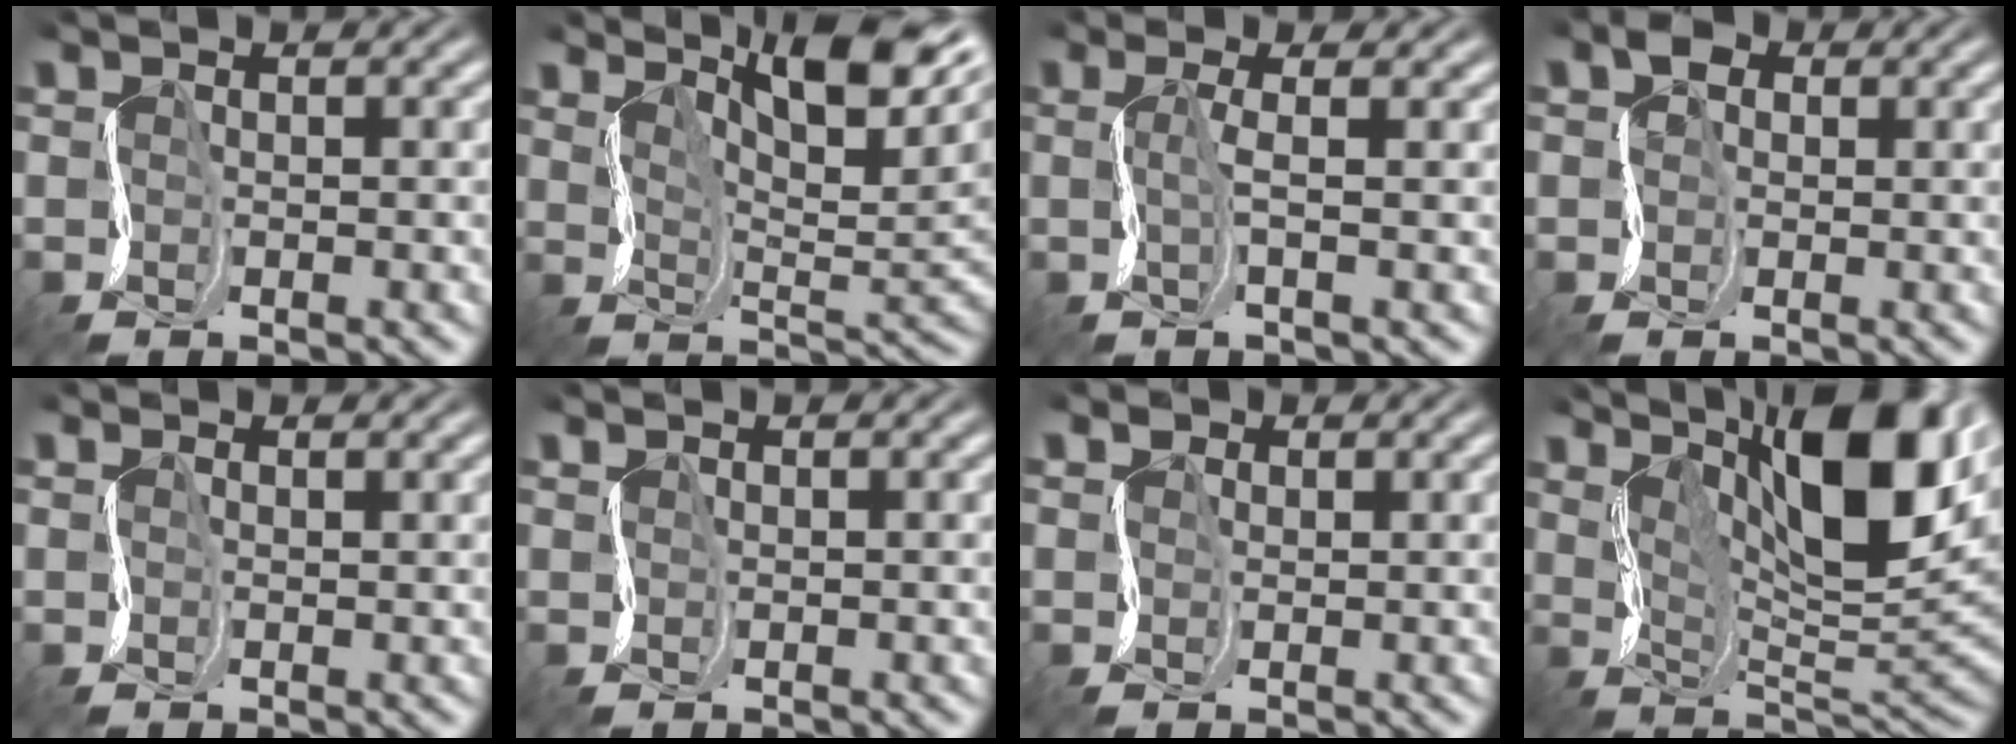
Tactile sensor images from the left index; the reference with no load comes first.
{"total": 10.9, "force": [6.6, 3.9, 7.7], "torque": [-0.103, 0.015, 0.097]}
{"total": 1.2, "force": [0.4, 0.6, 1.0], "torque": [-0.018, 0.007, 0.001]}
{"total": 1.8, "force": [0.7, 1.7, -0.2], "torque": [0.010, 0.010, 0.002]}
{"total": 1.1, "force": [0.9, 0.5, -0.5], "torque": [0.017, 0.006, 0.012]}
{"total": 1.1, "force": [0.9, 0.6, -0.3], "torque": [0.012, 0.007, 0.018]}
{"total": 1.6, "force": [0.8, 1.1, -0.9], "torque": [0.021, 0.009, 0.008]}
{"total": 13.1, "force": [6.3, 4.1, 10.7], "torque": [-0.164, 0.014, 0.104]}